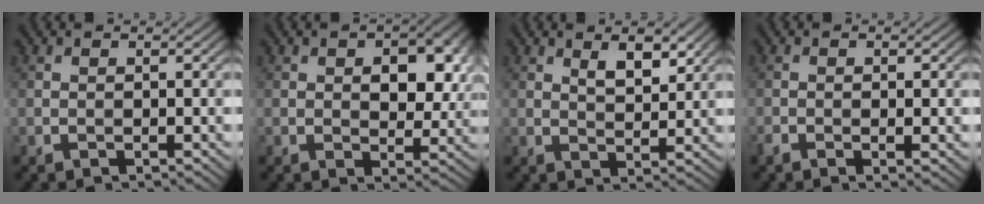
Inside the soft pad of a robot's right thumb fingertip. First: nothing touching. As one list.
[{"total": 7.8, "force": [1.5, 4.7, 6.1], "torque": [-0.079, 0.000, 0.024]}, {"total": 3.8, "force": [2.2, 1.6, 2.7], "torque": [-0.052, -0.005, 0.042]}, {"total": 1.5, "force": [-0.7, 0.5, 1.3], "torque": [-0.026, -0.002, -0.013]}]